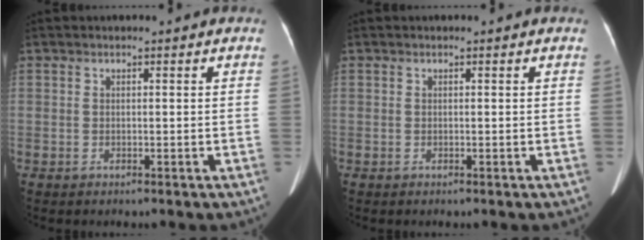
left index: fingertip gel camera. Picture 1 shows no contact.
{"total": 0.0}